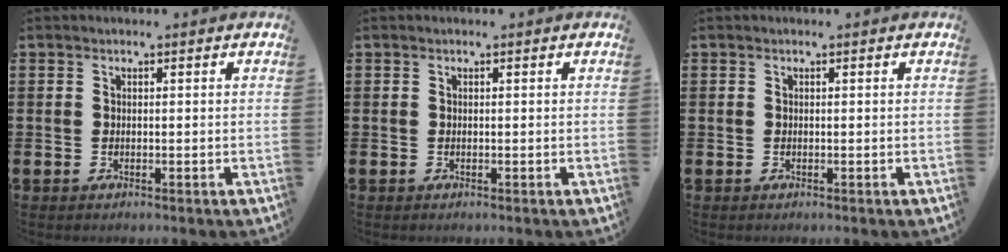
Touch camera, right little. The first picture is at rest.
{"total": 0.0}
{"total": 0.0}